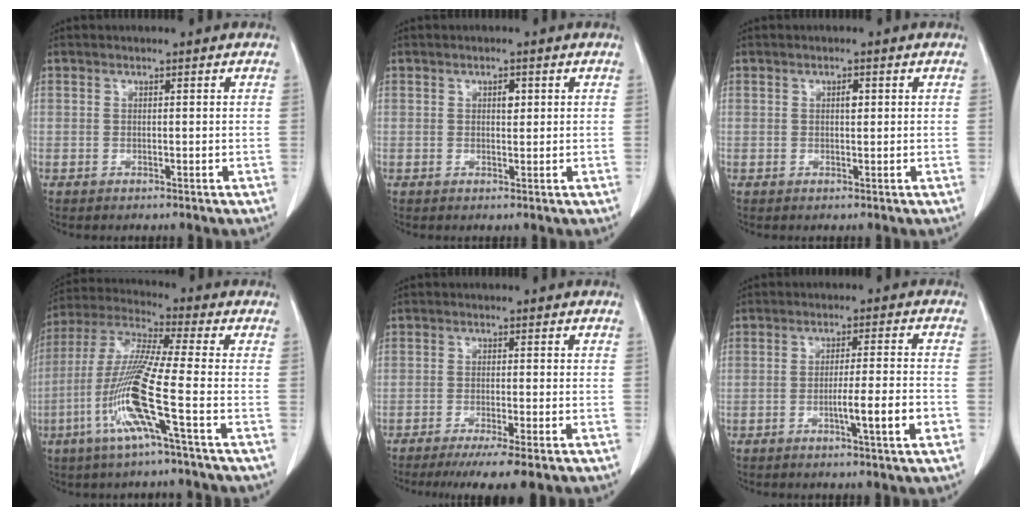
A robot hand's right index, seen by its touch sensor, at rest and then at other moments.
{"total": 1.5, "force": [0.5, 0.7, 1.2], "torque": [-0.017, 0.001, 0.007]}
{"total": 1.1, "force": [0.3, 0.5, 1.0], "torque": [-0.017, 0.002, 0.004]}
{"total": 13.1, "force": [-4.6, -1.0, 12.2], "torque": [-0.254, -0.011, -0.100]}
{"total": 6.9, "force": [-5.1, -0.2, 4.7], "torque": [-0.061, -0.015, -0.078]}
{"total": 6.9, "force": [-2.5, -0.5, 6.4], "torque": [-0.093, -0.006, -0.040]}